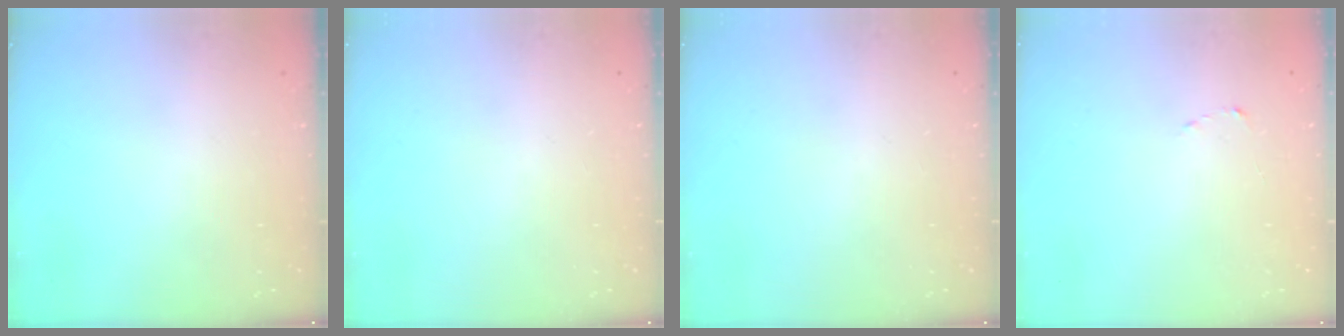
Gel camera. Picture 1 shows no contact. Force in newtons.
{"total": 0.0}
{"total": 0.0}
{"total": 1.5, "press": 1.5, "slide": 0.2}